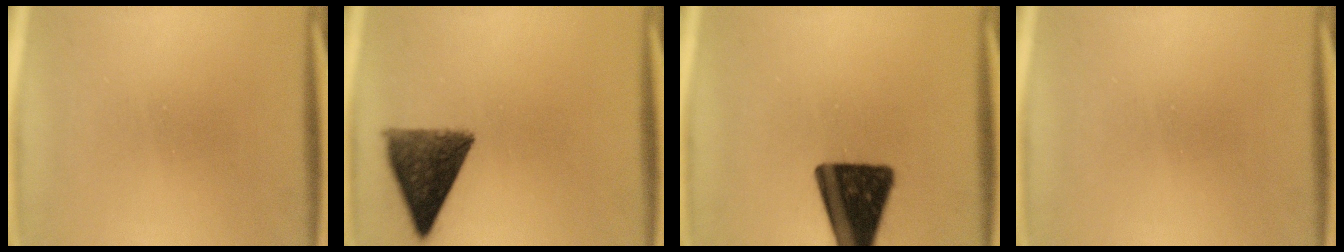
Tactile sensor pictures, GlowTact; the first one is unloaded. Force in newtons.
{"total": 10.4}
{"total": 17.8}
{"total": 0.0}